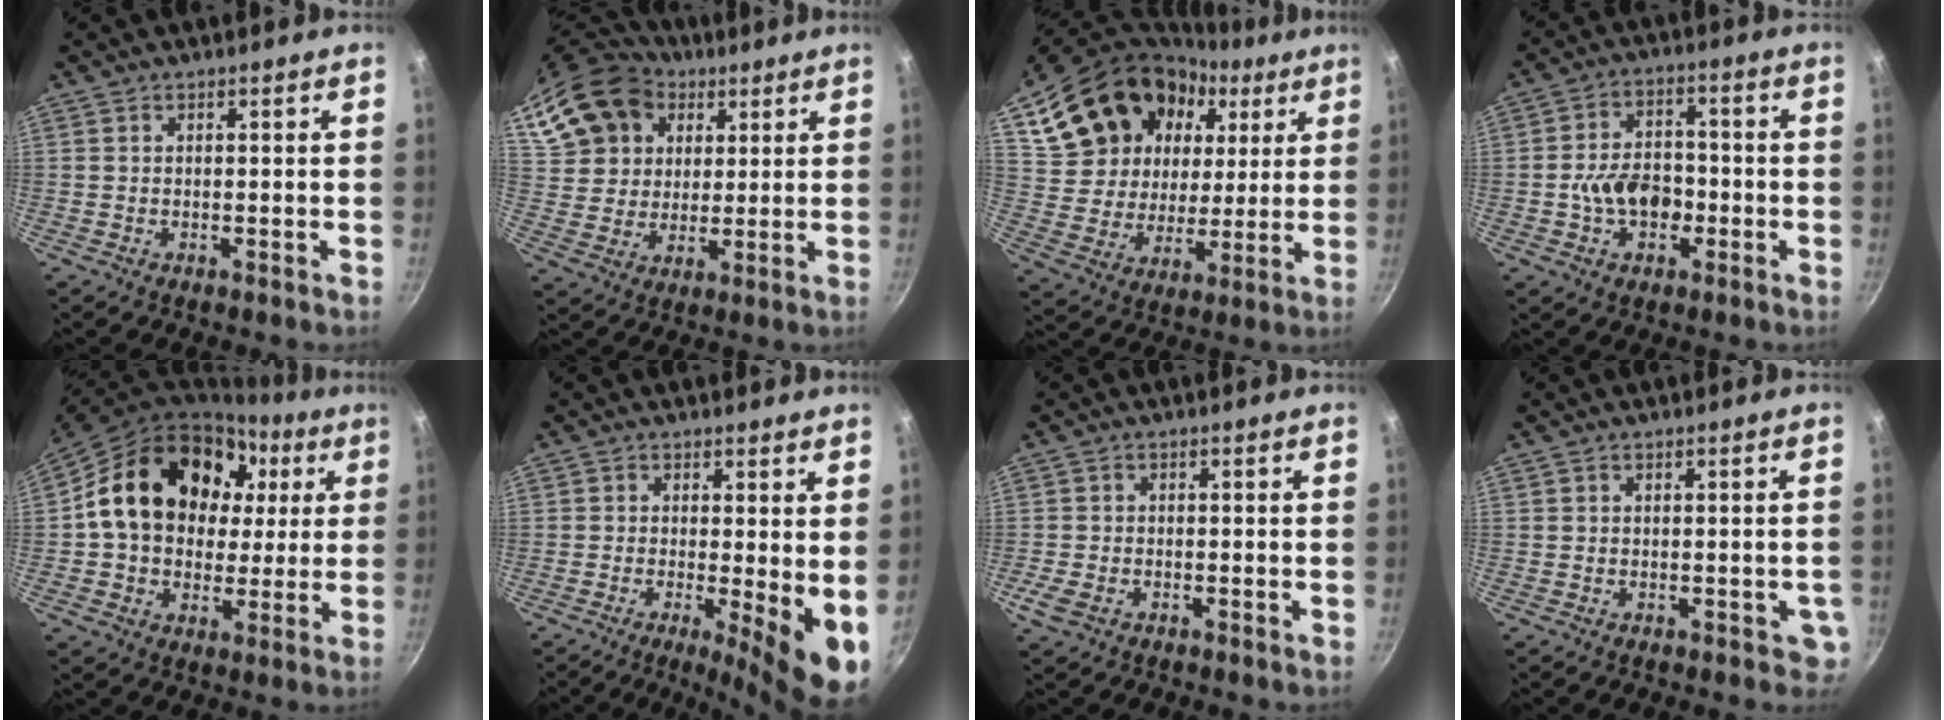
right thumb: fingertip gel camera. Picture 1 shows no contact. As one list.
[{"total": 18.4, "force": [8.4, 14.4, 7.8], "torque": [-0.154, 0.017, 0.158]}, {"total": 22.8, "force": [10.1, 16.6, 11.8], "torque": [-0.206, -0.001, 0.191]}, {"total": 8.8, "force": [-2.1, 6.1, 5.9], "torque": [-0.076, 0.027, -0.039]}, {"total": 22.8, "force": [5.0, 17.3, 14.0], "torque": [-0.223, 0.027, 0.080]}, {"total": 9.0, "force": [-0.7, 2.3, 8.6], "torque": [-0.102, -0.018, -0.008]}, {"total": 3.1, "force": [-1.4, 1.9, 1.9], "torque": [-0.041, -0.002, -0.029]}, {"total": 2.8, "force": [-0.3, 1.8, 2.0], "torque": [-0.014, -0.001, -0.004]}]